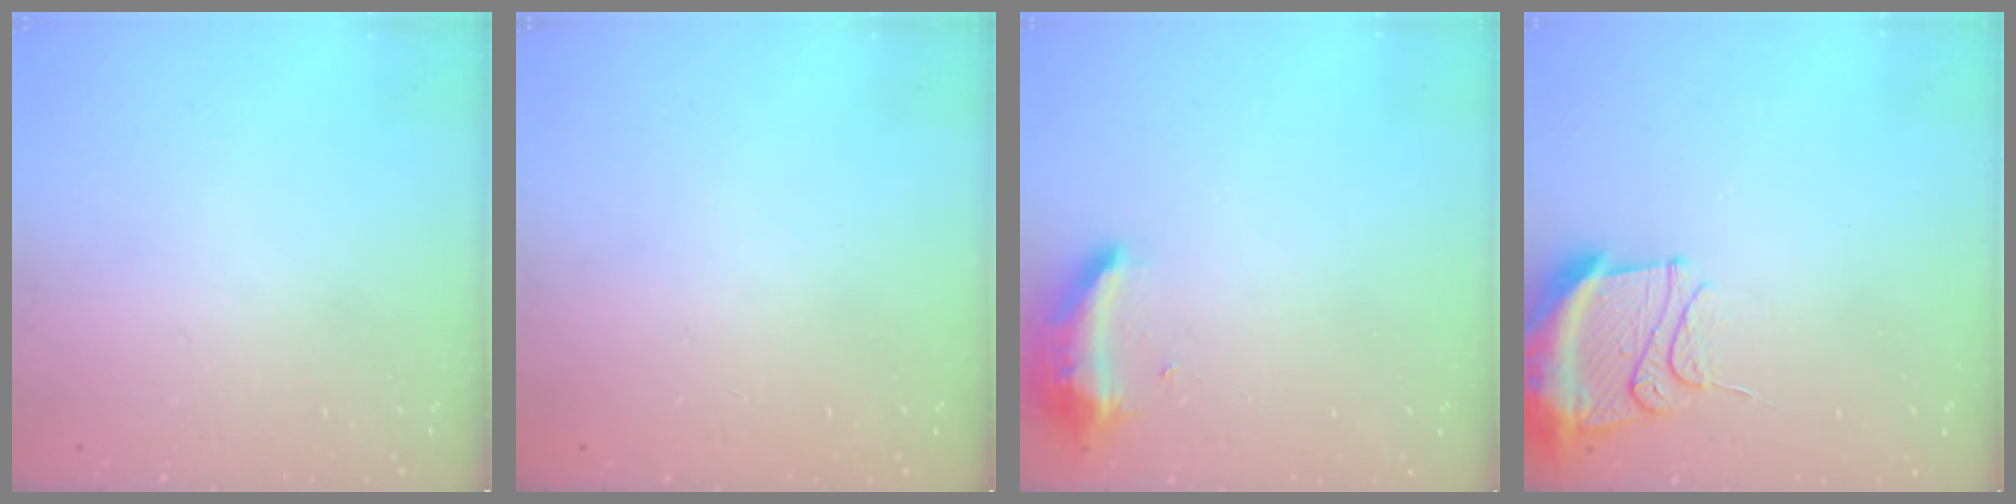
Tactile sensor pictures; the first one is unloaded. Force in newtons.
{"total": 0.0}
{"total": 8.7, "press": 8.6, "slide": 1.2}
{"total": 12.3, "press": 11.9, "slide": 2.9}